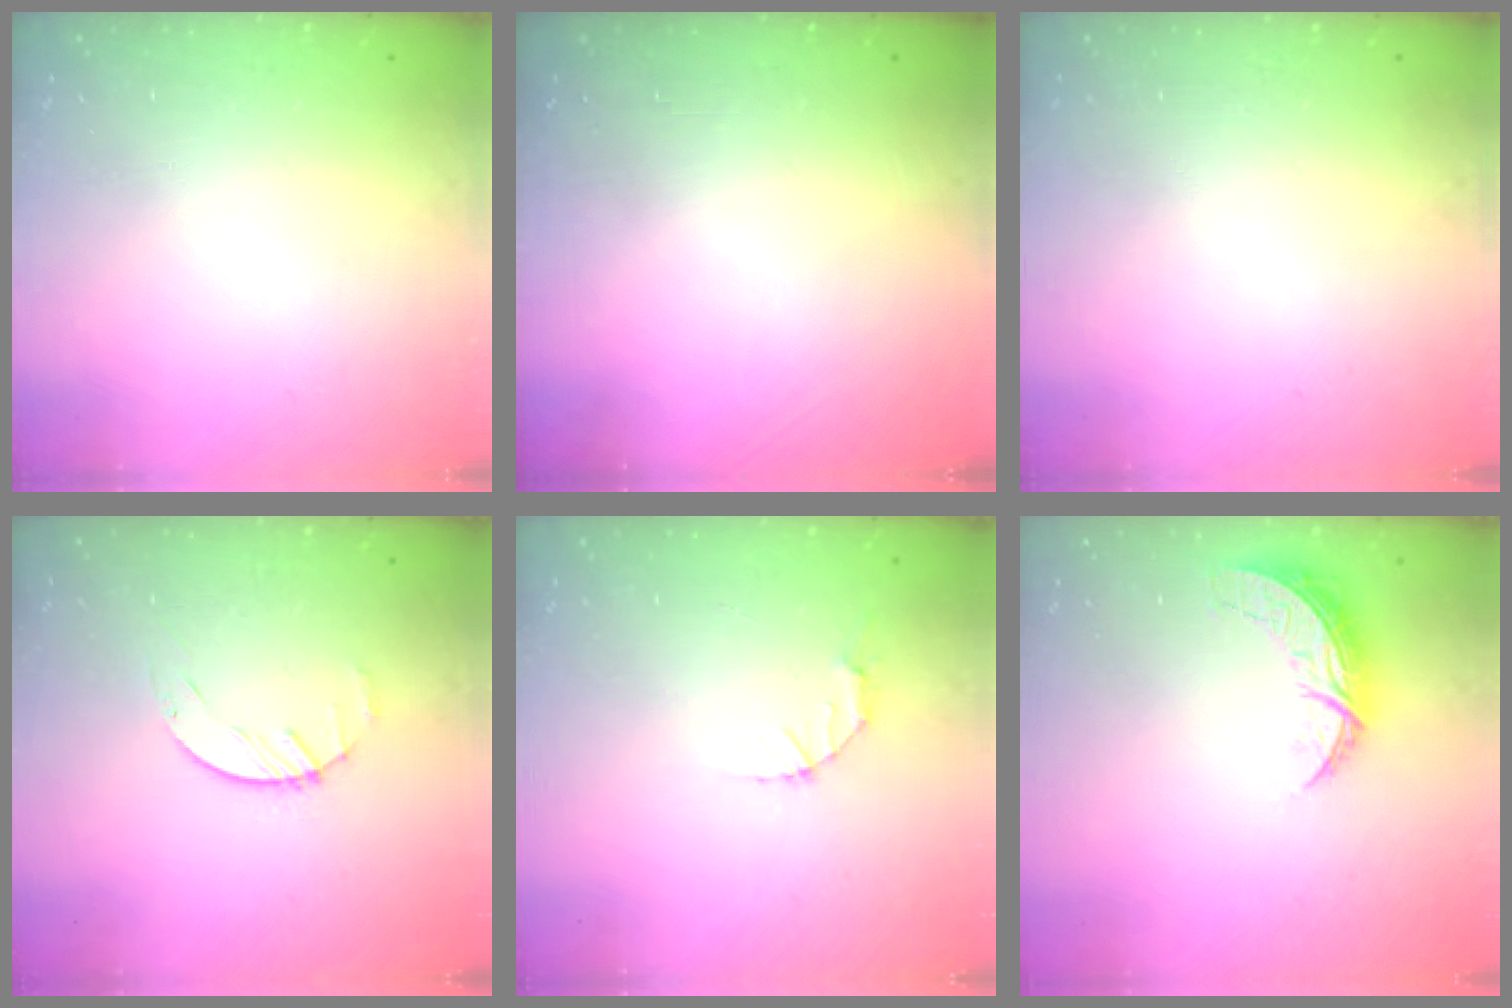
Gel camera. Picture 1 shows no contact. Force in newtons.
{"total": 0.0}
{"total": 0.0}
{"total": 1.6, "press": 1.6, "slide": 0.3}
{"total": 2.8, "press": 2.8, "slide": 0.4}
{"total": 7.2, "press": 7.2, "slide": 0.2}